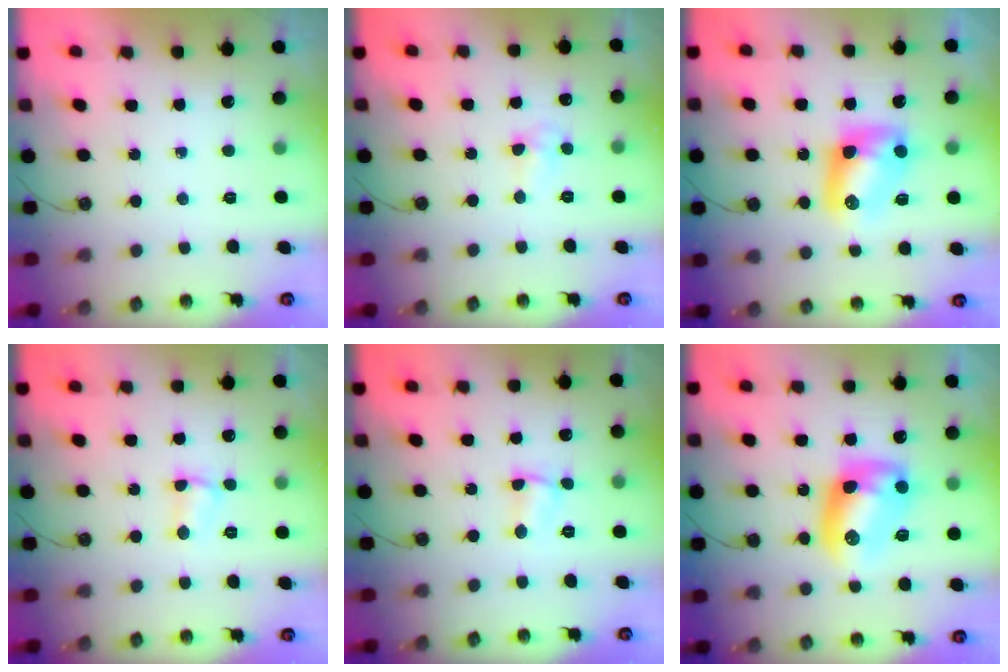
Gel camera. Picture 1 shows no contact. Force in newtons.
{"total": 5.2, "press": 5.1, "slide": 0.6}
{"total": 9.4, "press": 9.4, "slide": 0.6}
{"total": 6.0, "press": 6.0, "slide": 0.6}
{"total": 1.5, "press": 1.4, "slide": 0.5}
{"total": 12.2, "press": 12.2, "slide": 0.7}